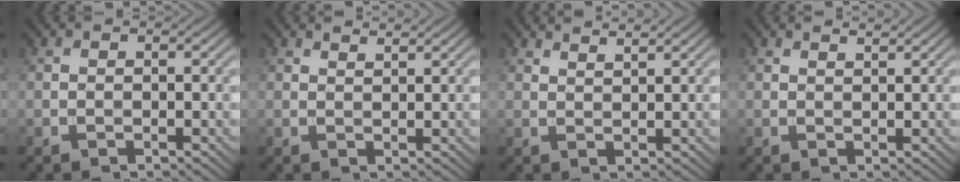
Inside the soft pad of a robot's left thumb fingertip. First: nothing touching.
{"total": 1.7, "force": [1.5, 0.1, 0.7], "torque": [-0.019, 0.000, 0.028]}
{"total": 2.6, "force": [2.2, 0.3, 1.3], "torque": [-0.021, 0.002, 0.038]}
{"total": 1.3, "force": [1.2, 0.0, 0.6], "torque": [-0.018, 0.000, 0.021]}